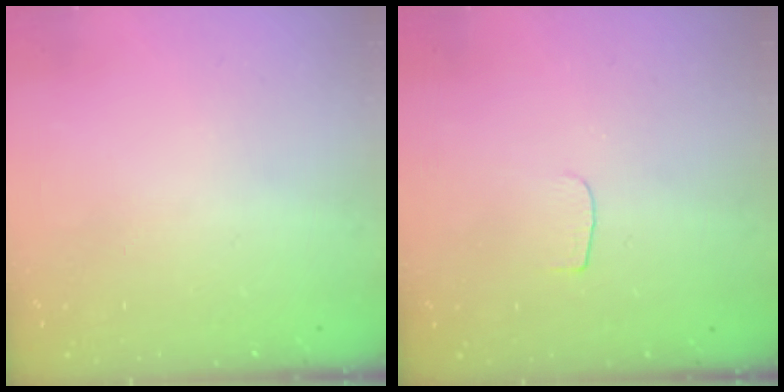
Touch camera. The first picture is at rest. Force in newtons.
{"total": 3.0, "press": 3.0, "slide": 0.3}